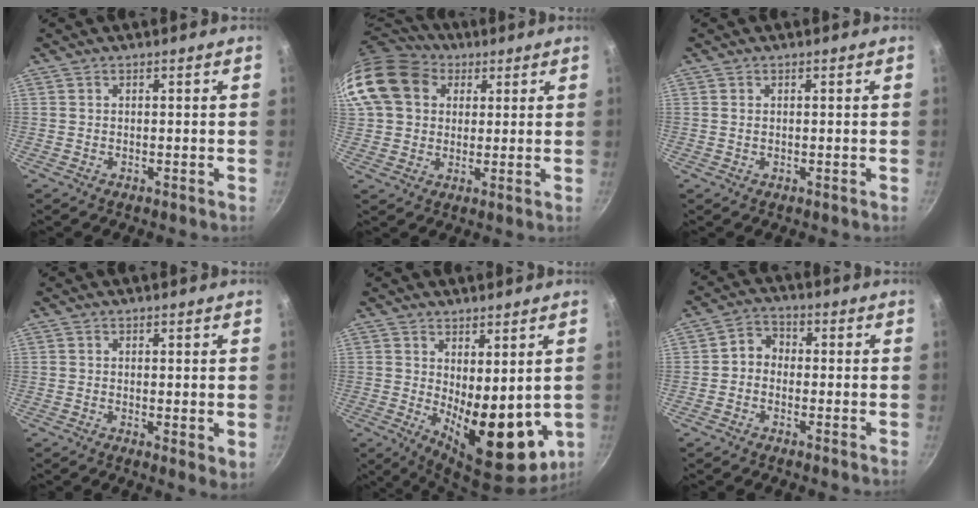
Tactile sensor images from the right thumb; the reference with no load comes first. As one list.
[{"total": 16.4, "force": [5.9, 13.0, 8.1], "torque": [-0.152, 0.017, 0.100]}, {"total": 0.7, "force": [0.1, 0.5, 0.4], "torque": [-0.007, 0.002, 0.002]}, {"total": 2.9, "force": [0.6, 1.3, 2.5], "torque": [-0.034, -0.010, 0.008]}, {"total": 13.9, "force": [0.4, 6.5, 12.3], "torque": [-0.150, -0.035, 0.025]}, {"total": 4.6, "force": [-0.2, 3.9, 2.3], "torque": [-0.015, 0.012, -0.018]}]